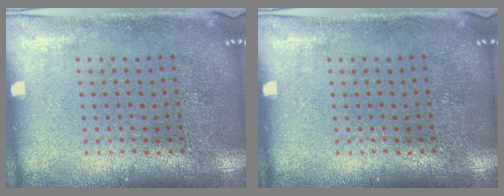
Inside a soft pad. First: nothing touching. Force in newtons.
{"total": 0.0}